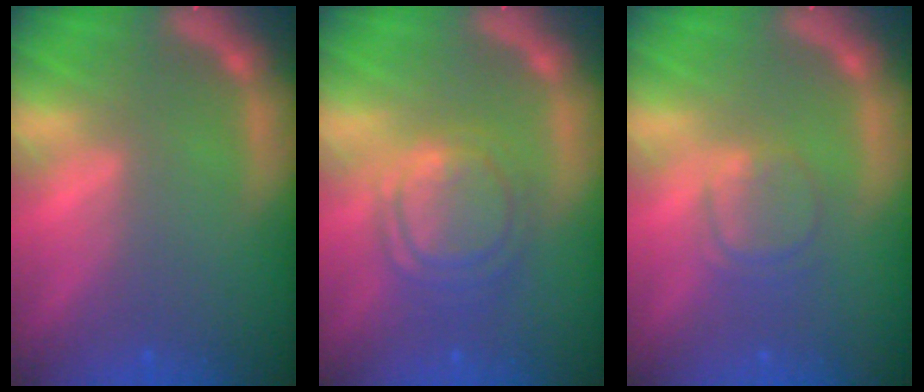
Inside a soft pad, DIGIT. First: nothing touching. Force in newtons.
{"total": 6.1}
{"total": 3.0}